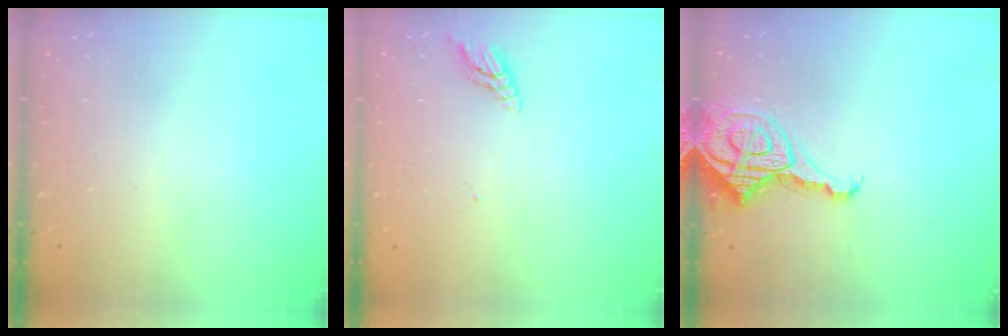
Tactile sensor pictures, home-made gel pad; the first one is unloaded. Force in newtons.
{"total": 6.8, "press": 6.8, "slide": 0.4}
{"total": 12.5, "press": 12.4, "slide": 1.4}